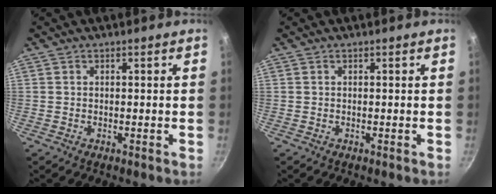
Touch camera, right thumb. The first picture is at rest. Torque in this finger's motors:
{"motor_torque": [0.00, 0.00, -0.01, 0.01, 0.00]}